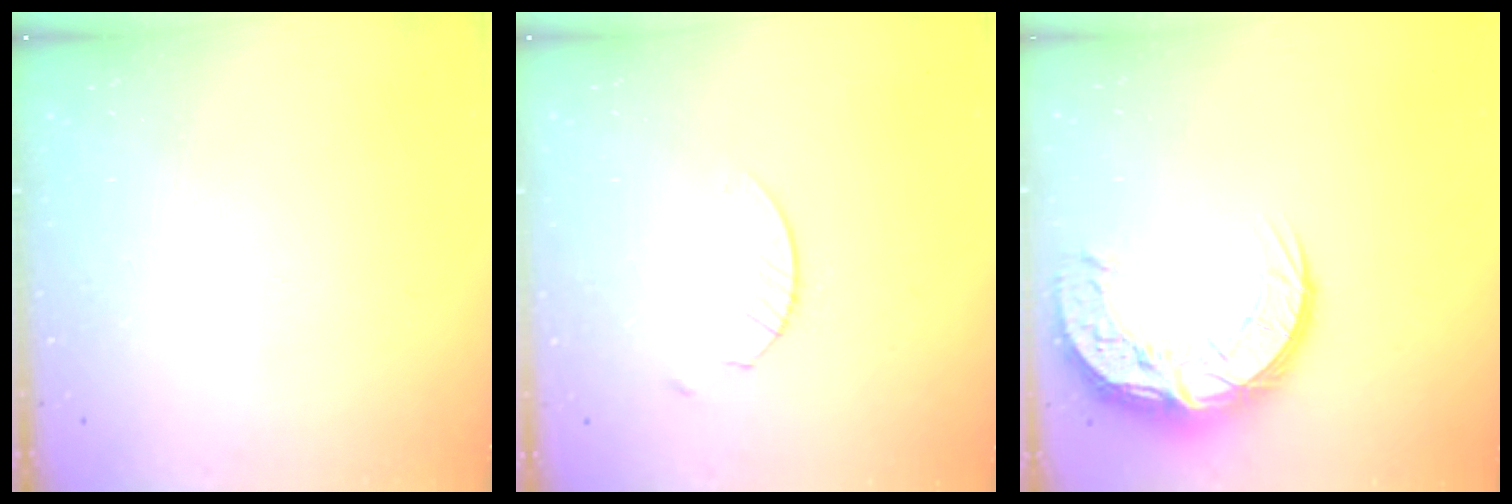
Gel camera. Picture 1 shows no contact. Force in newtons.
{"total": 2.4, "press": 2.4, "slide": 0.3}
{"total": 15.1, "press": 15.1, "slide": 1.2}